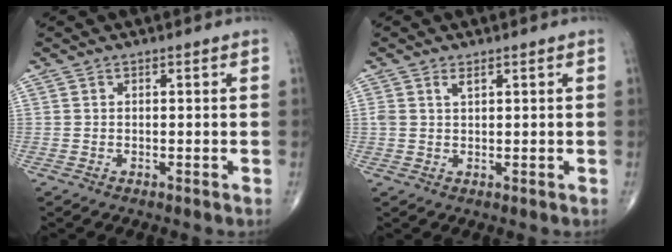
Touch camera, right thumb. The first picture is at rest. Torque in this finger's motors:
{"motor_torque": [-0.01, 0.01, 0.25, 0.19, 0.04]}